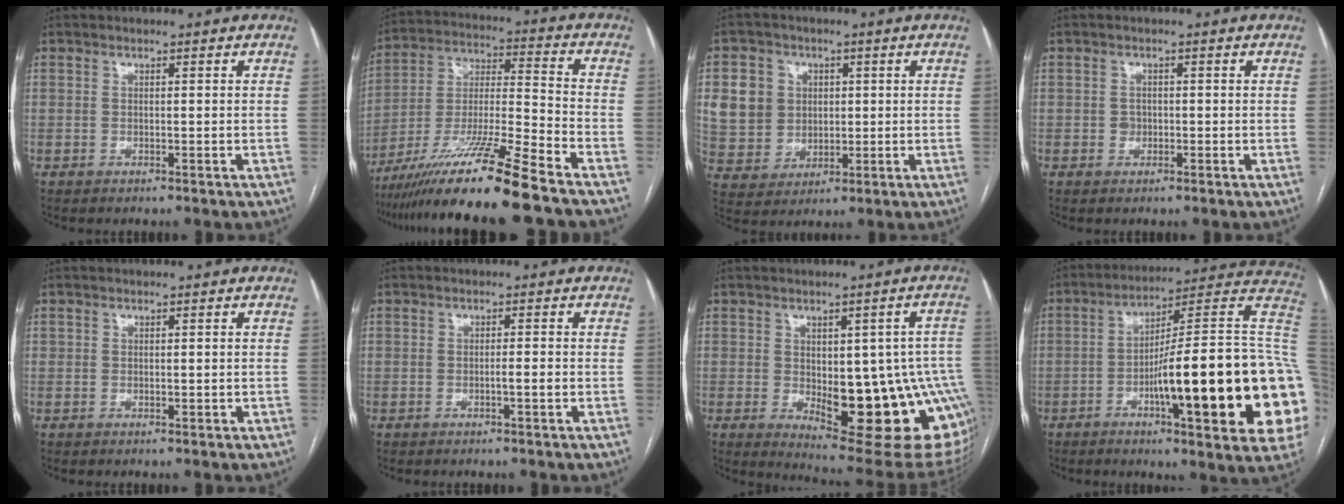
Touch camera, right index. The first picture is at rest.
{"total": 17.9, "force": [-13.6, -1.4, 11.5], "torque": [-0.233, -0.028, -0.248]}
{"total": 9.2, "force": [2.0, 8.4, 3.1], "torque": [-0.080, 0.023, 0.048]}
{"total": 1.3, "force": [-0.3, 1.2, 0.5], "torque": [-0.007, 0.004, -0.002]}
{"total": 0.7, "force": [0.0, 0.5, 0.4], "torque": [-0.009, 0.003, 0.004]}
{"total": 1.3, "force": [-0.5, -0.1, 1.2], "torque": [-0.021, 0.000, -0.009]}
{"total": 19.4, "force": [-3.5, 6.2, 18.1], "torque": [-0.159, 0.010, -0.019]}
{"total": 29.0, "force": [-4.4, 2.7, 28.5], "torque": [-0.295, 0.012, -0.071]}